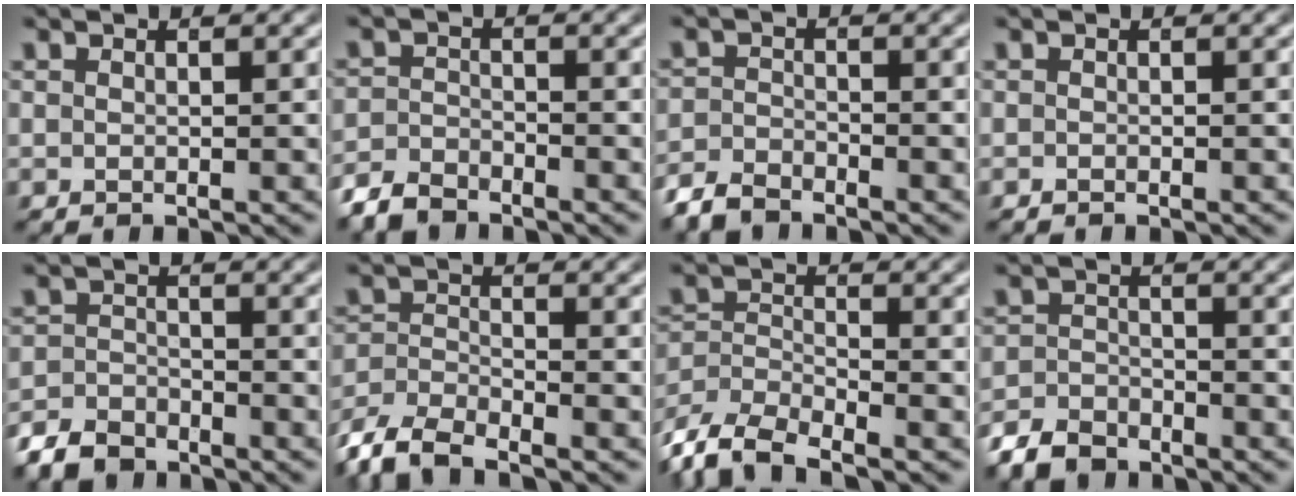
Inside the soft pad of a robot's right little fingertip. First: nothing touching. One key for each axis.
{"total": 3.3, "fx": -3.1, "fy": 1.1, "fz": 0.5, "tx": -0.006, "ty": -0.010, "tz": -0.054}
{"total": 2.9, "fx": -2.8, "fy": 0.8, "fz": 0.4, "tx": -0.005, "ty": -0.008, "tz": -0.051}
{"total": 0.7, "fx": -0.5, "fy": -0.4, "fz": -0.1, "tx": 0.001, "ty": -0.009, "tz": -0.006}
{"total": 4.4, "fx": -3.9, "fy": 1.8, "fz": 0.8, "tx": -0.008, "ty": -0.013, "tz": -0.064}
{"total": 5.8, "fx": -4.0, "fy": 3.6, "fz": 2.3, "tx": -0.055, "ty": -0.016, "tz": -0.069}
{"total": 7.9, "fx": -4.9, "fy": 5.1, "fz": 3.5, "tx": -0.089, "ty": -0.033, "tz": -0.075}
{"total": 4.3, "fx": -3.8, "fy": 1.8, "fz": 0.8, "tx": -0.008, "ty": -0.012, "tz": -0.064}